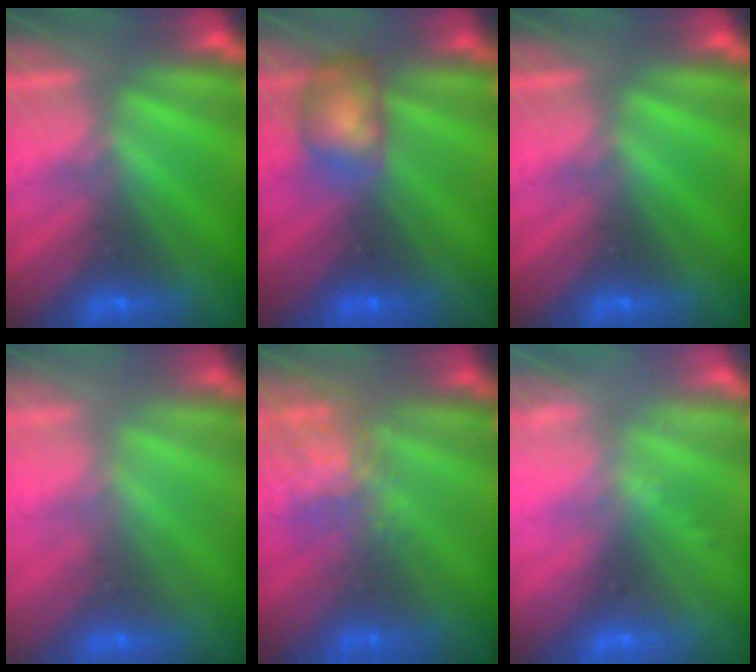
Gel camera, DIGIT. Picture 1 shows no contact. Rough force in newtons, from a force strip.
{"total": 6.1}
{"total": 0.0}
{"total": 2.3}
{"total": 3.6}
{"total": 2.3}